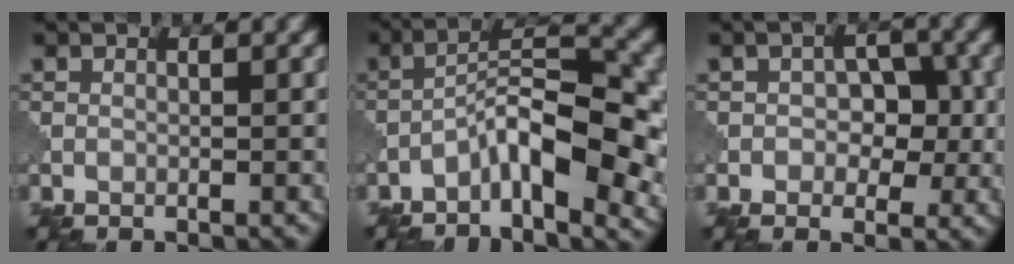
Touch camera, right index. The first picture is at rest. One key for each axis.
{"total": 9.5, "fx": -4.1, "fy": 3.0, "fz": 8.1, "tx": -0.128, "ty": 0.019, "tz": -0.075}
{"total": 3.6, "fx": -0.2, "fy": 2.5, "fz": 2.5, "tx": -0.032, "ty": -0.003, "tz": -0.007}